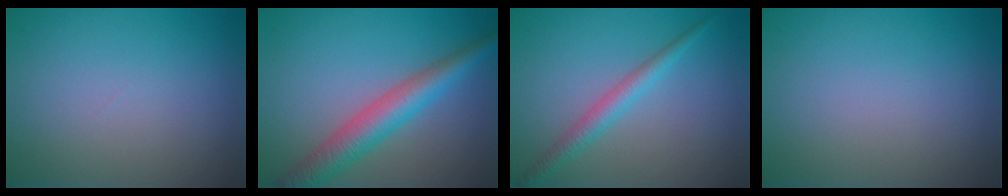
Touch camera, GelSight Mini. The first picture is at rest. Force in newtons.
{"total": 5.1, "press": 5.1, "slide": 0.1}
{"total": 2.4, "press": 2.3, "slide": 0.2}
{"total": 0.0}